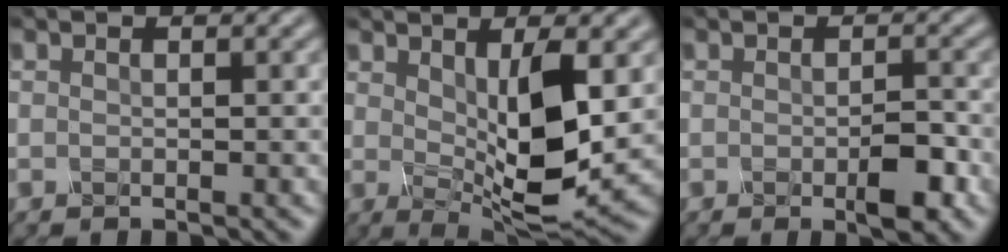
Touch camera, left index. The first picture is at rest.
{"total": 6.4, "force": [0.7, 1.9, 6.0], "torque": [-0.107, -0.012, 0.023]}
{"total": 3.0, "force": [-1.5, 0.8, 2.5], "torque": [-0.047, 0.000, -0.019]}